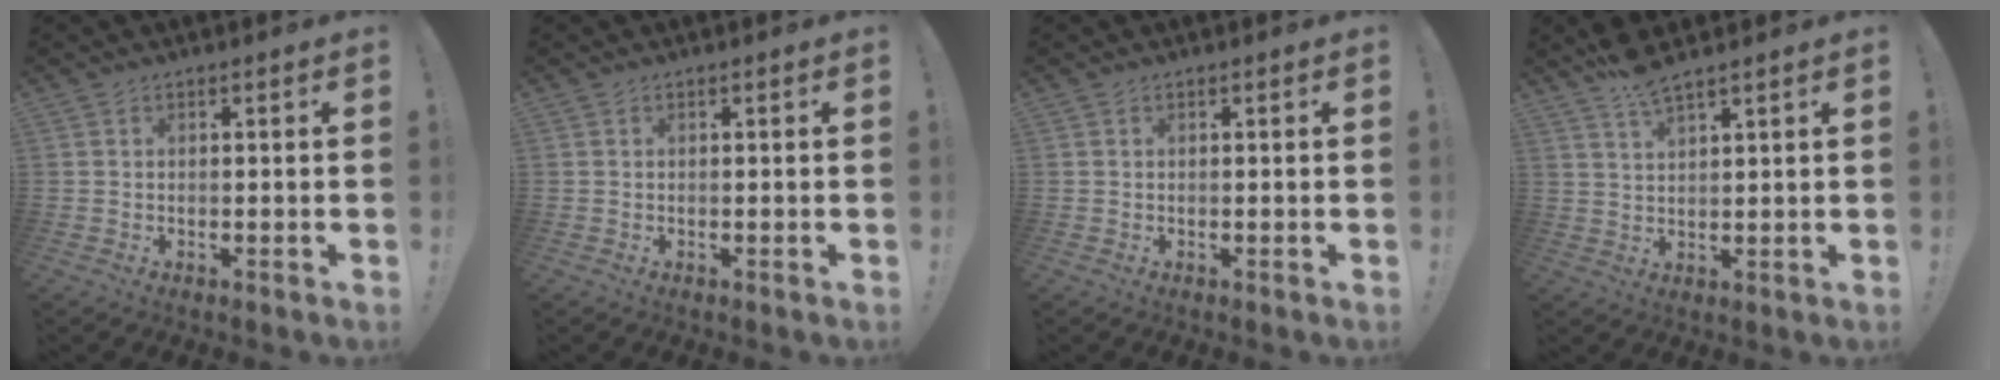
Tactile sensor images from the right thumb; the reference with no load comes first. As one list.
[{"total": 0.0}, {"total": 0.0}, {"total": 5.7, "force": [4.7, 1.0, 3.1], "torque": [-0.056, -0.025, 0.084]}]